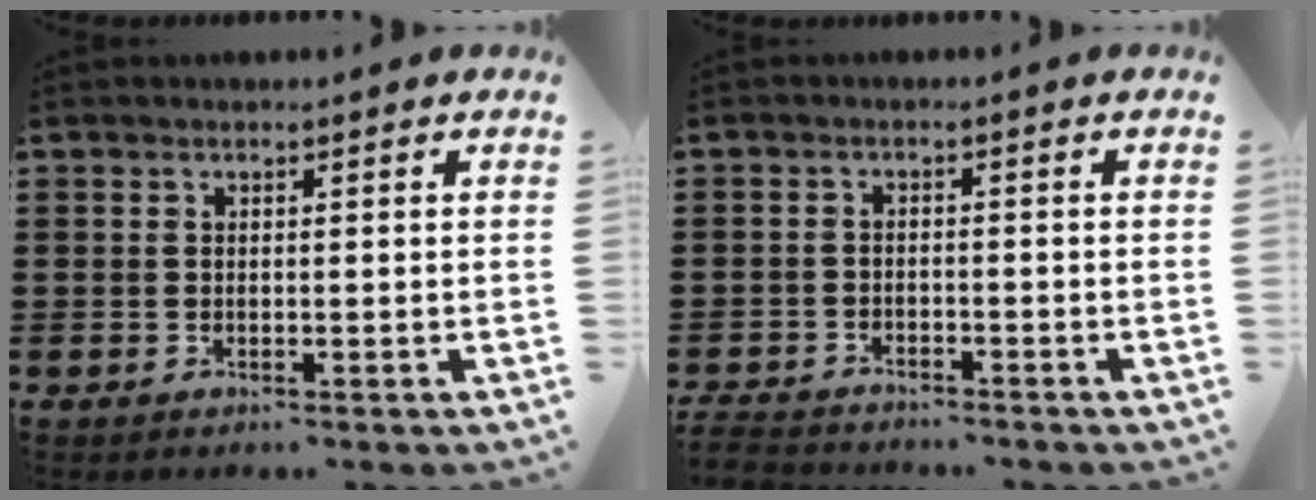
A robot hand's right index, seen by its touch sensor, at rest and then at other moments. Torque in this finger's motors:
{"motor_torque": [-2.12, 0.02, -1.05, 0.00]}